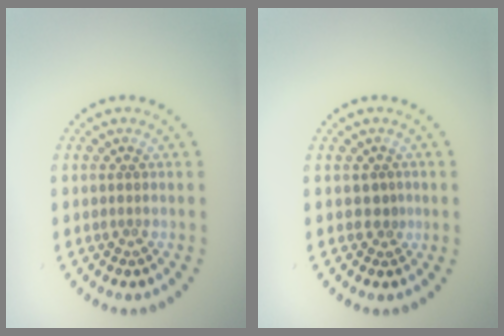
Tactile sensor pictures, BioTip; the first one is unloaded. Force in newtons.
{"total": 1.2, "press": 1.0, "slide": 0.7}